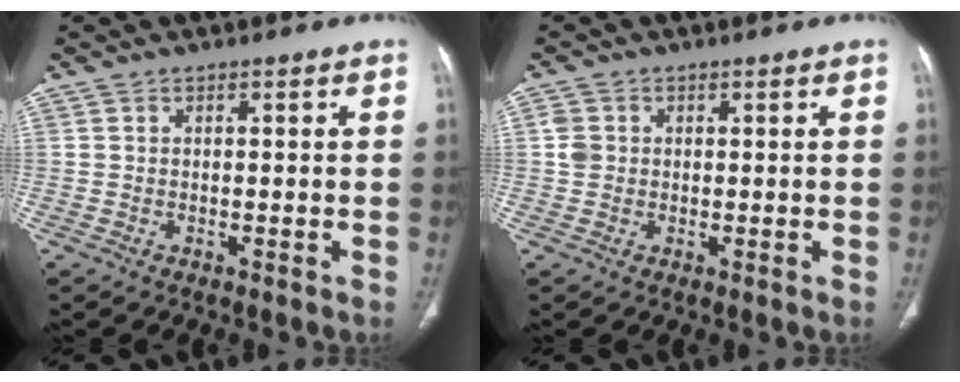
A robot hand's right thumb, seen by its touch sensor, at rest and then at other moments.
{"total": 2.4, "force": [0.1, 2.2, 0.9], "torque": [-0.011, 0.006, 0.000]}